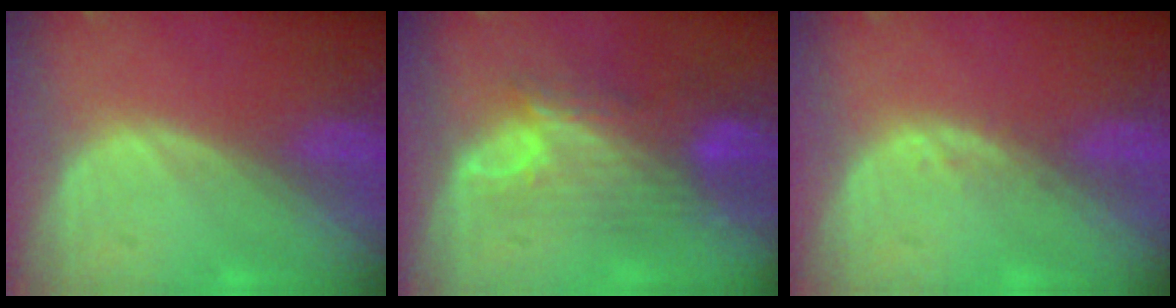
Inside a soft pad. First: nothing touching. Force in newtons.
{"total": 9.2, "press": 8.0, "slide": 4.5}
{"total": 1.0, "press": 1.0, "slide": 0.2}